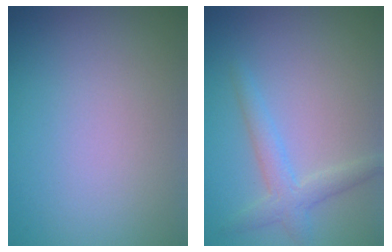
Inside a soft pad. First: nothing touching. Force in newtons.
{"total": 2.4, "press": 2.4, "slide": 0.1}